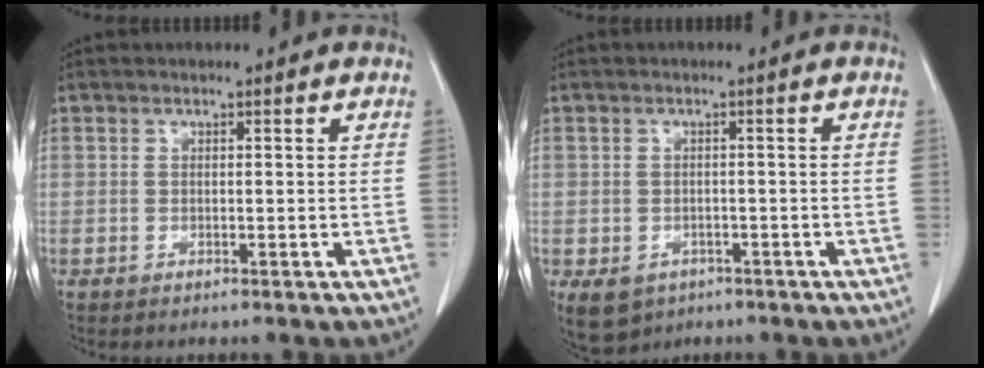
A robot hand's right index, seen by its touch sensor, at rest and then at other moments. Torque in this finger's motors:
{"motor_torque": [-0.11, -0.13, -0.63, -0.19]}